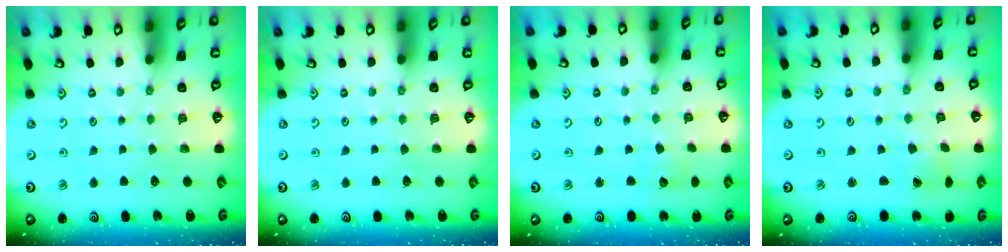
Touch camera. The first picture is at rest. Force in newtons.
{"total": 0.0}
{"total": 3.0, "press": 3.0, "slide": 0.4}
{"total": 1.2, "press": 1.1, "slide": 0.4}